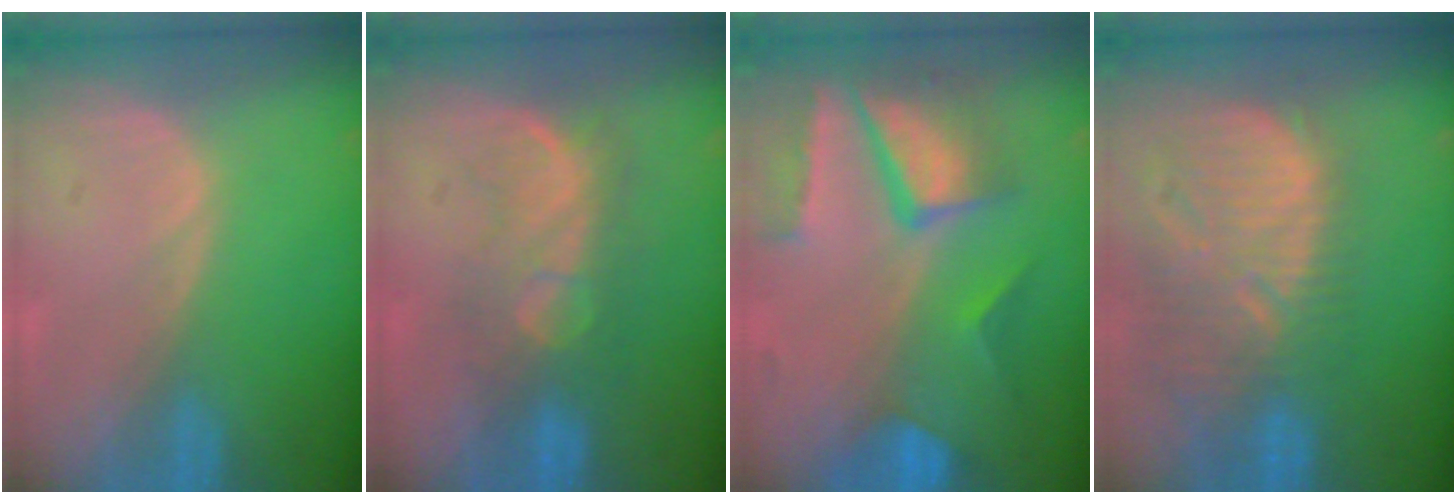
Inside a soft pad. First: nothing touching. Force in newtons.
{"total": 7.6, "press": 7.3, "slide": 2.1}
{"total": 10.5, "press": 8.8, "slide": 5.7}
{"total": 13.1, "press": 11.4, "slide": 6.5}